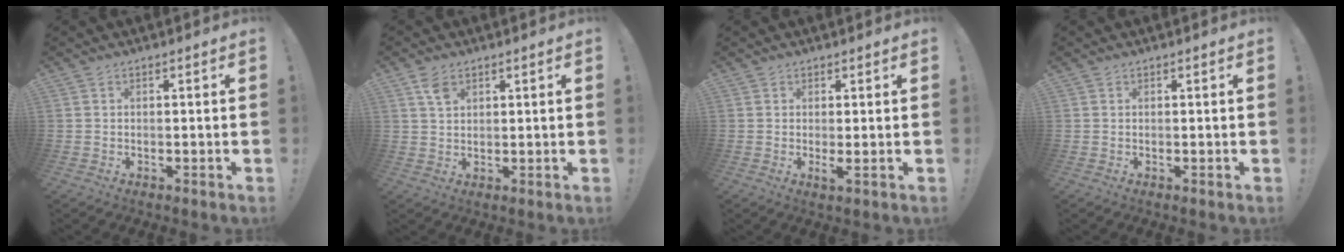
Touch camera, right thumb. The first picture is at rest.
{"total": 4.5, "force": [2.5, 2.8, 2.5], "torque": [-0.031, -0.010, 0.045]}
{"total": 2.0, "force": [0.6, 0.1, 1.9], "torque": [-0.020, -0.012, 0.008]}
{"total": 0.0}